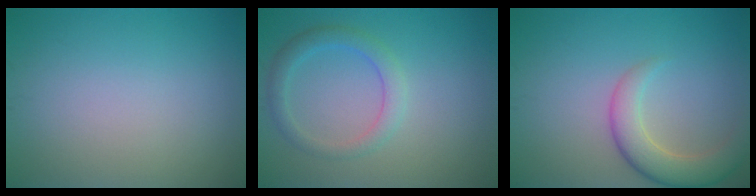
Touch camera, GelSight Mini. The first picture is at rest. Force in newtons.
{"total": 2.7, "press": 2.6, "slide": 0.2}
{"total": 4.4, "press": 4.4, "slide": 0.4}